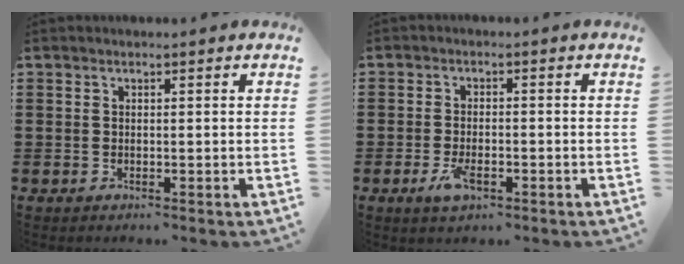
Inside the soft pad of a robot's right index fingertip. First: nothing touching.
{"total": 3.9, "force": [-1.5, 1.6, 3.2], "torque": [-0.074, -0.005, -0.032]}